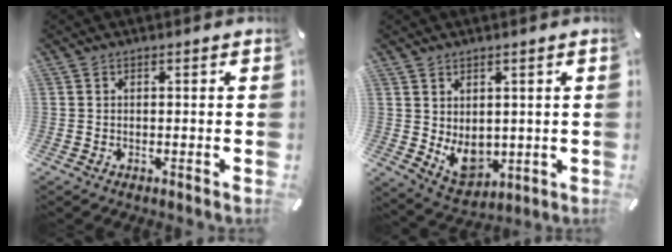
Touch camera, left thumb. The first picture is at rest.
{"total": 7.8, "force": [0.4, 6.5, 4.3], "torque": [-0.058, -0.016, 0.012]}